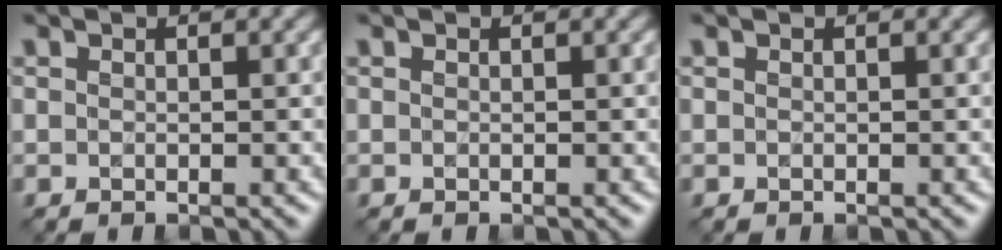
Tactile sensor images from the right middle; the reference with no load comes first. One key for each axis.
{"total": 0.0}
{"total": 0.0}